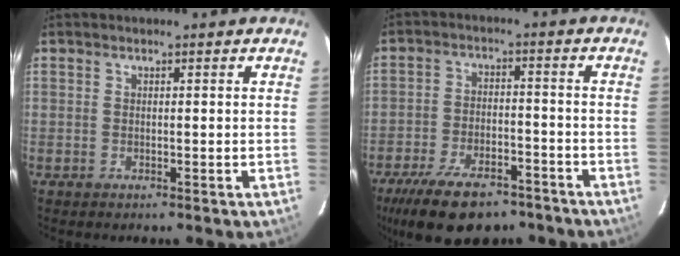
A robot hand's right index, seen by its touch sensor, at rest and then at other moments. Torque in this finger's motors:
{"motor_torque": [1.26, -0.88, 0.48, 0.10]}